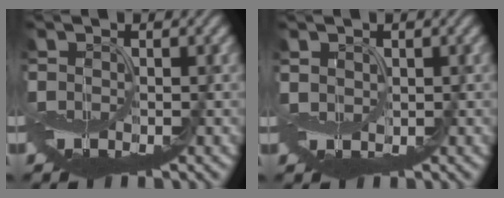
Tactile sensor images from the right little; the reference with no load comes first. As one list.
[{"total": 0.9, "force": [0.7, 0.6, -0.1], "torque": [-0.002, 0.003, 0.017]}]